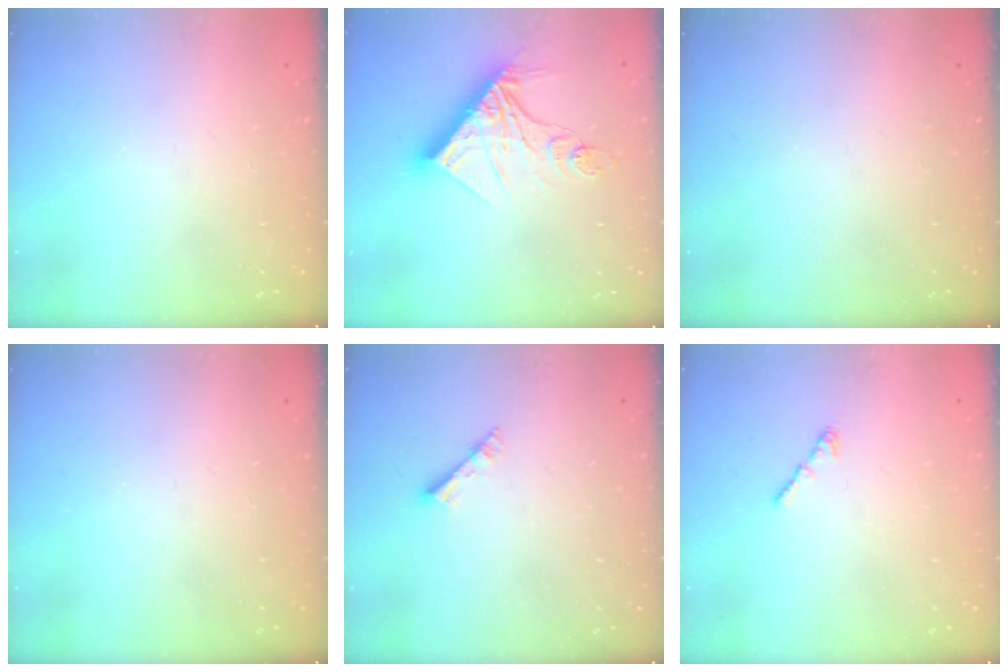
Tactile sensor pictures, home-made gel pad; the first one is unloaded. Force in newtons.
{"total": 13.9, "press": 13.9, "slide": 0.7}
{"total": 0.0}
{"total": 0.0}
{"total": 3.0, "press": 3.0, "slide": 0.3}
{"total": 1.3, "press": 1.2, "slide": 0.6}